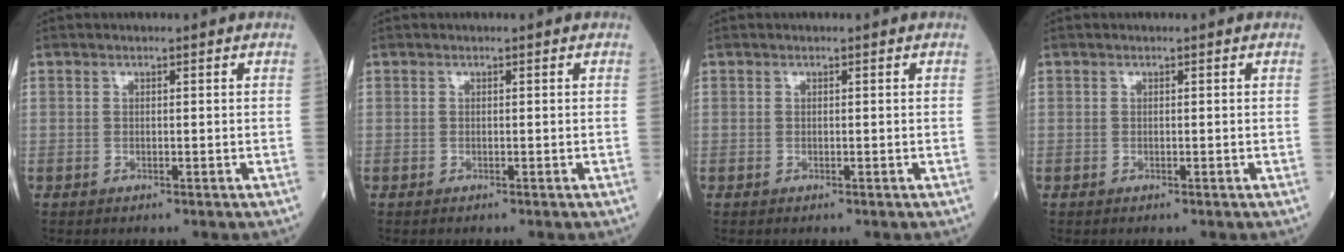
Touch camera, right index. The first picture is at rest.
{"total": 0.0}
{"total": 0.0}
{"total": 0.0}